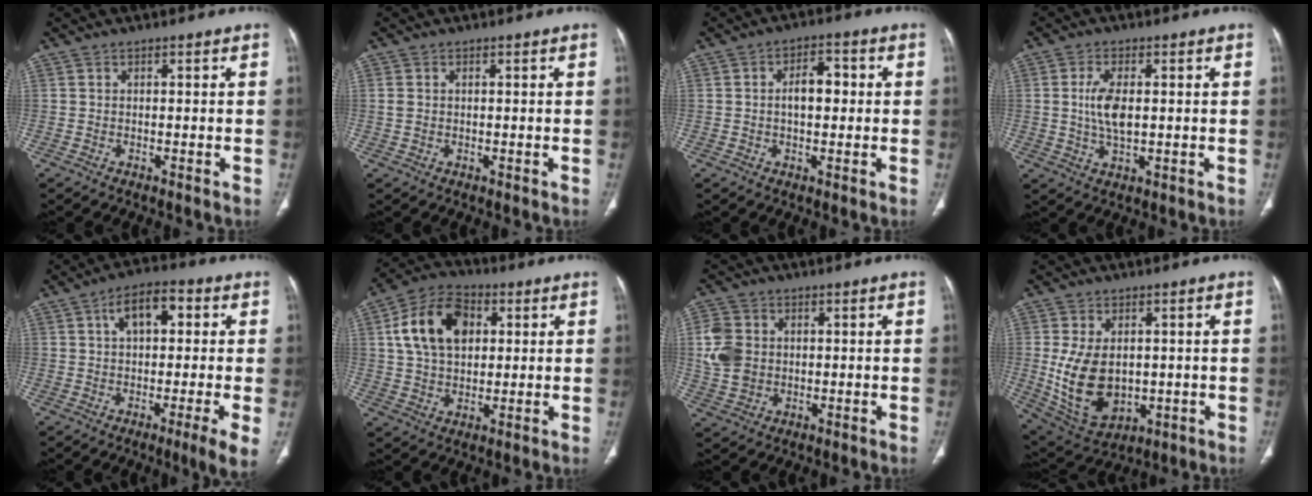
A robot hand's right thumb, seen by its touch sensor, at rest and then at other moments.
{"total": 1.6, "force": [0.1, 1.3, 1.0], "torque": [-0.022, 0.002, 0.005]}
{"total": 5.6, "force": [0.3, 3.2, 4.6], "torque": [-0.060, 0.018, 0.000]}
{"total": 6.2, "force": [0.6, 2.9, 5.5], "torque": [-0.109, -0.003, 0.011]}
{"total": 12.2, "force": [1.3, 3.6, 11.5], "torque": [-0.173, 0.012, 0.010]}
{"total": 14.6, "force": [3.7, 9.8, 10.2], "torque": [-0.165, 0.010, 0.062]}
{"total": 8.3, "force": [0.9, 6.8, 4.7], "torque": [-0.084, 0.001, 0.018]}
{"total": 13.5, "force": [-0.2, 8.9, 10.1], "torque": [-0.171, -0.010, 0.028]}